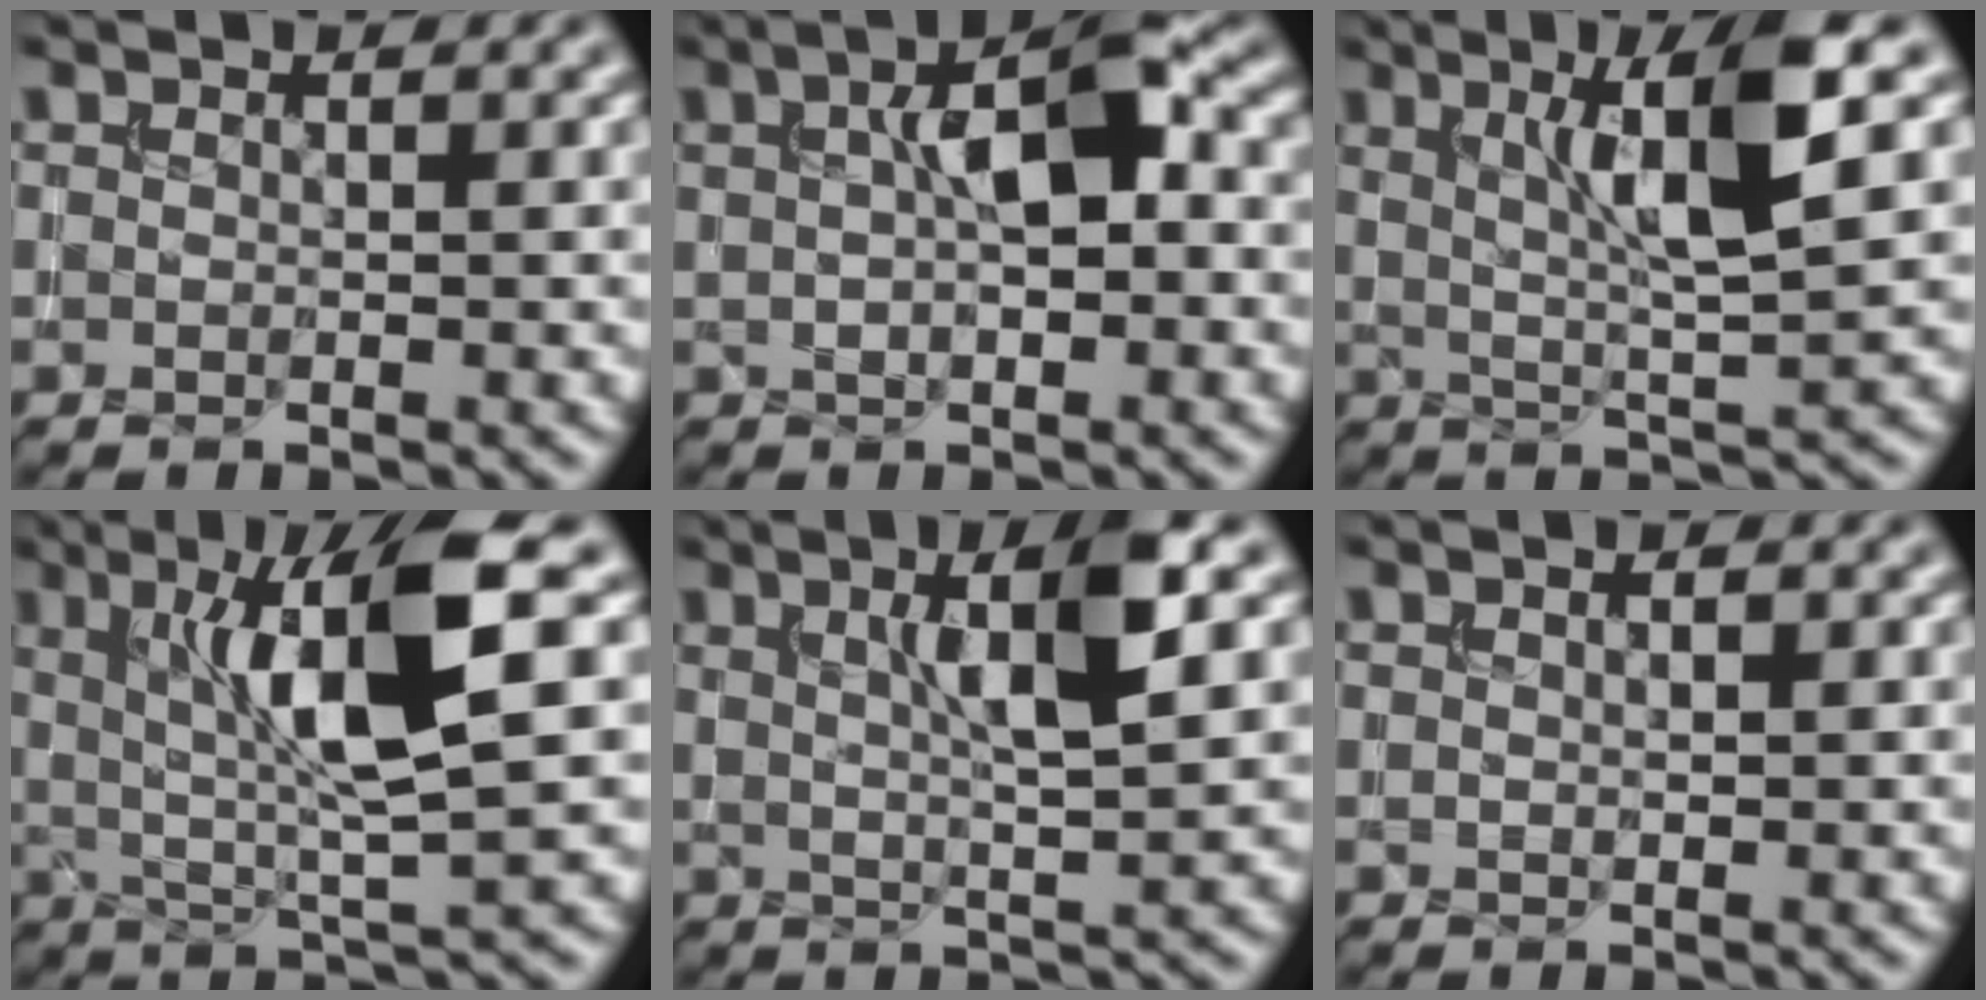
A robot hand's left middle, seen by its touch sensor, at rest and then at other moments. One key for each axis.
{"total": 6.2, "fx": 0.9, "fy": 2.5, "fz": 5.7, "tx": -0.090, "ty": 0.011, "tz": 0.013}
{"total": 7.2, "fx": 2.1, "fy": 1.1, "fz": 6.8, "tx": -0.115, "ty": 0.005, "tz": 0.041}
{"total": 8.8, "fx": 1.8, "fy": 1.7, "fz": 8.4, "tx": -0.142, "ty": -0.003, "tz": 0.037}
{"total": 6.3, "fx": 2.0, "fy": 1.1, "fz": 5.9, "tx": -0.092, "ty": 0.006, "tz": 0.034}
{"total": 0.8, "fx": 0.1, "fy": 0.4, "fz": 0.7, "tx": -0.008, "ty": -0.002, "tz": 0.006}